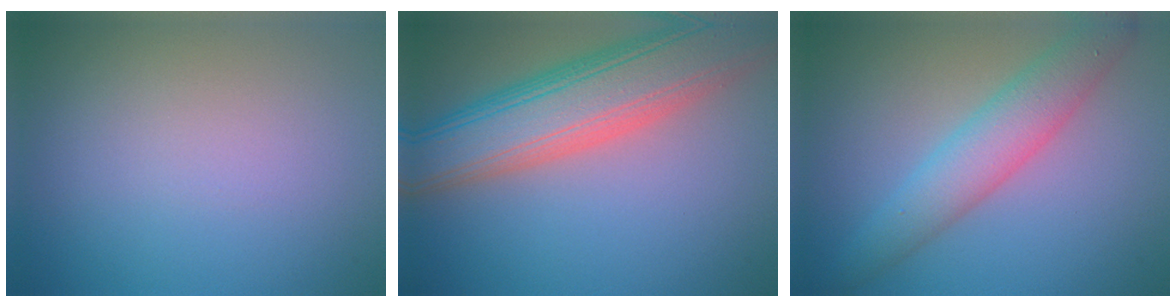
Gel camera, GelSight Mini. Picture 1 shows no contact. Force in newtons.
{"total": 10.2, "press": 10.2, "slide": 0.7}
{"total": 4.7, "press": 4.7, "slide": 0.1}